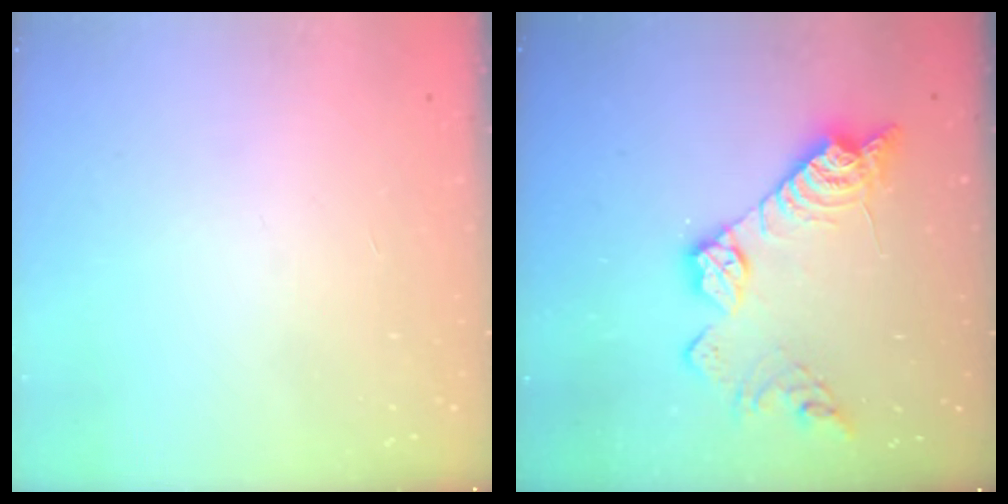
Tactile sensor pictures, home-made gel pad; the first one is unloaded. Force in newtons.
{"total": 15.8, "press": 15.8, "slide": 0.8}